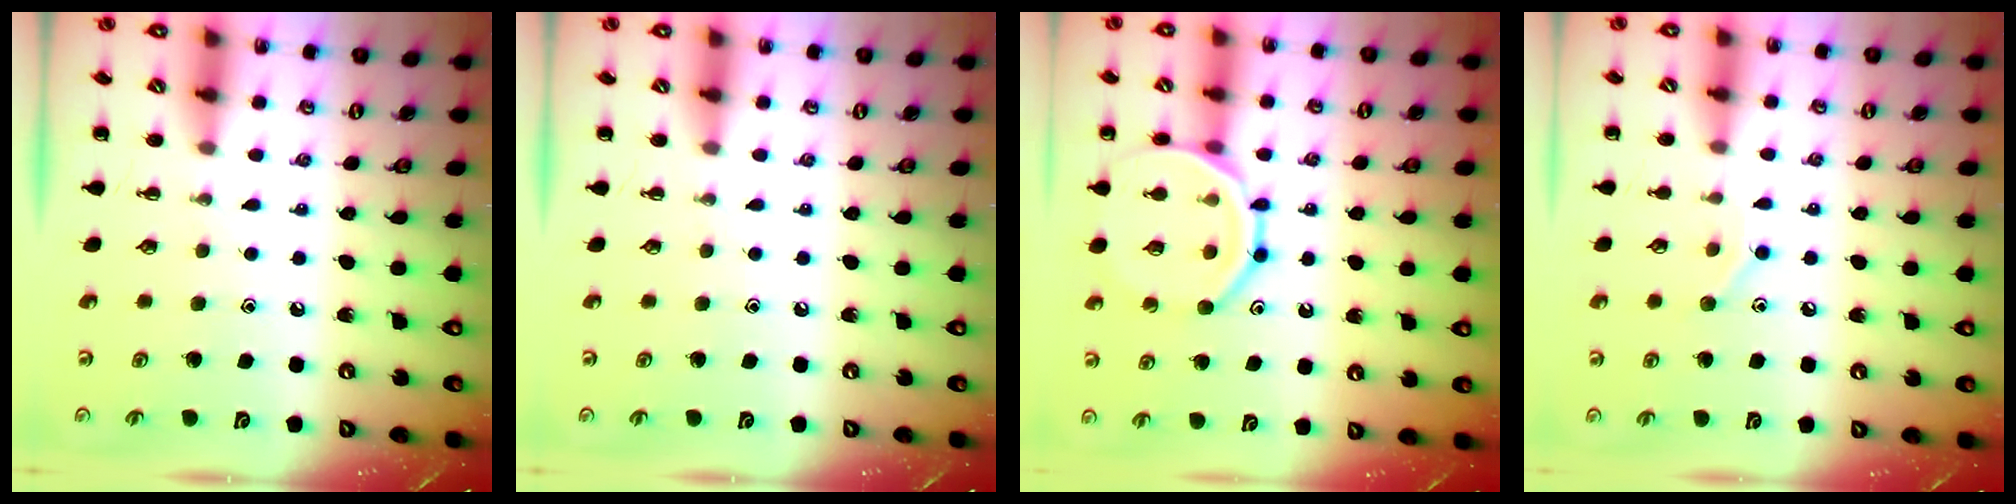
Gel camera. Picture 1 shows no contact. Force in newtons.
{"total": 0.0}
{"total": 14.9, "press": 14.7, "slide": 1.9}
{"total": 7.2, "press": 7.0, "slide": 1.8}